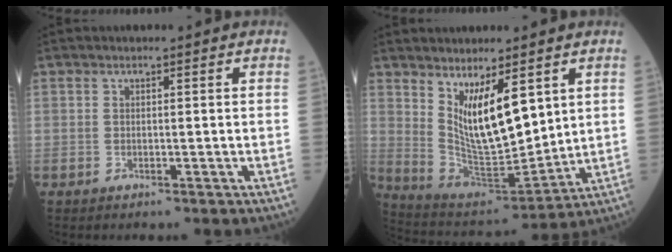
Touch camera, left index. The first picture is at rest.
{"total": 10.9, "force": [4.4, 3.0, 9.5], "torque": [-0.176, -0.017, 0.098]}